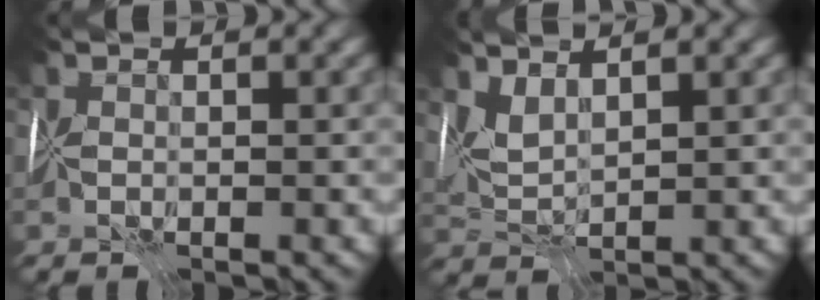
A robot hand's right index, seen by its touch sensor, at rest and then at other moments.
{"total": 2.0, "force": [1.9, -0.4, 0.4], "torque": [-0.010, 0.000, 0.045]}